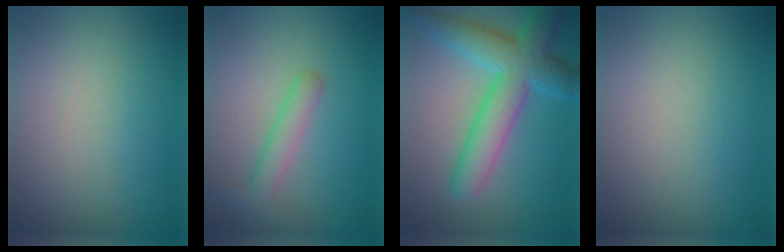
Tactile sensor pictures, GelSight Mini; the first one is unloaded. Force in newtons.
{"total": 2.6, "press": 2.6, "slide": 0.1}
{"total": 7.5, "press": 7.5, "slide": 0.1}
{"total": 0.0}